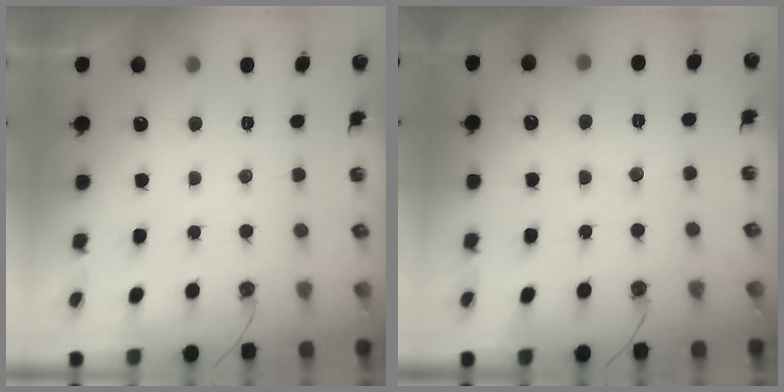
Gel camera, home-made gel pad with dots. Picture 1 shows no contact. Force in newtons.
{"total": 5.9, "press": 5.9, "slide": 0.2}